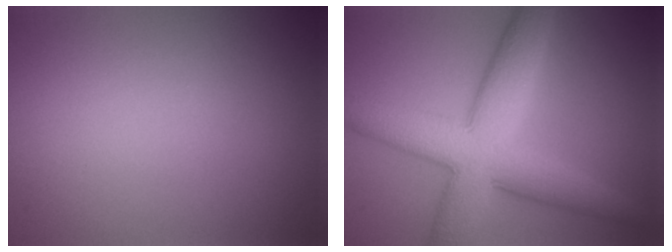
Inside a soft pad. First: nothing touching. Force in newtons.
{"total": 8.8, "press": 8.8, "slide": 0.2}